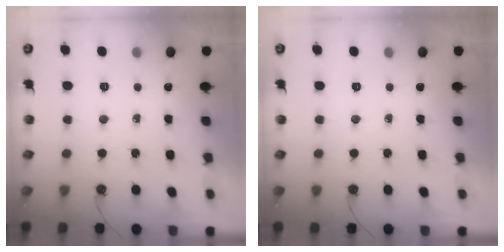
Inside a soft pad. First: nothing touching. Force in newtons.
{"total": 0.0}